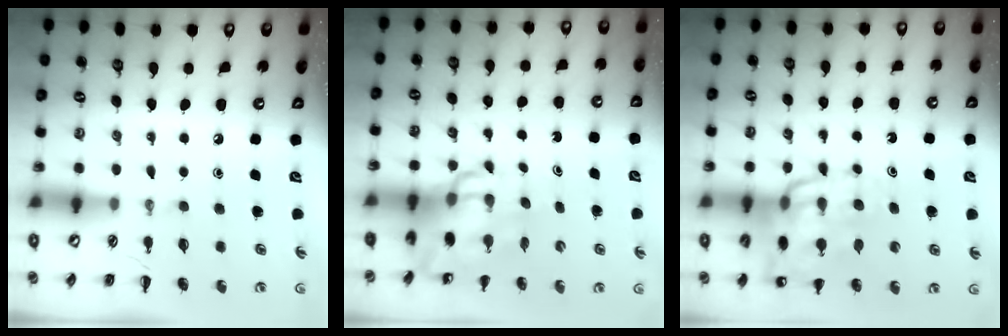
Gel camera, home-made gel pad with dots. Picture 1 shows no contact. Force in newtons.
{"total": 10.1, "press": 9.7, "slide": 2.8}
{"total": 16.4, "press": 16.0, "slide": 3.3}